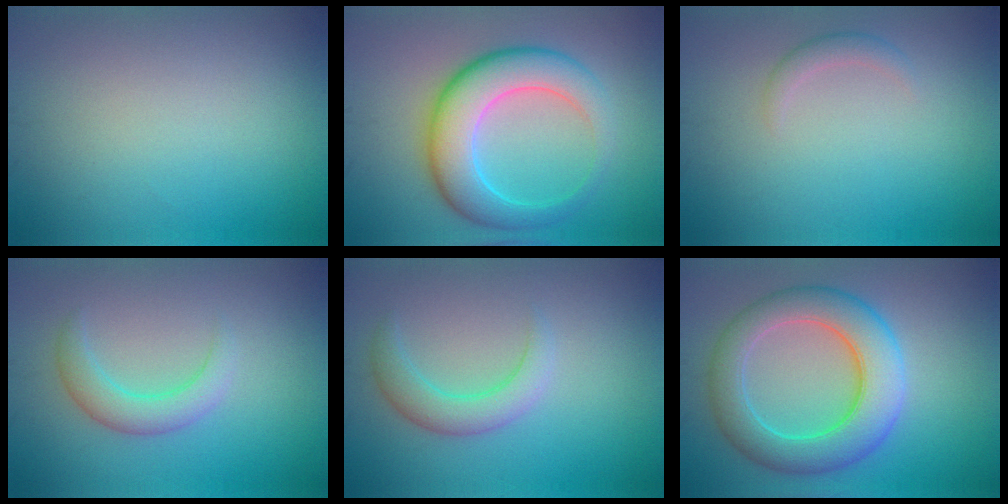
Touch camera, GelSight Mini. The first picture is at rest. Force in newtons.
{"total": 7.5, "press": 7.5, "slide": 0.3}
{"total": 1.3, "press": 1.3, "slide": 0.1}
{"total": 2.9, "press": 2.9, "slide": 0.2}
{"total": 3.0, "press": 2.9, "slide": 0.2}
{"total": 7.7, "press": 7.7, "slide": 0.1}